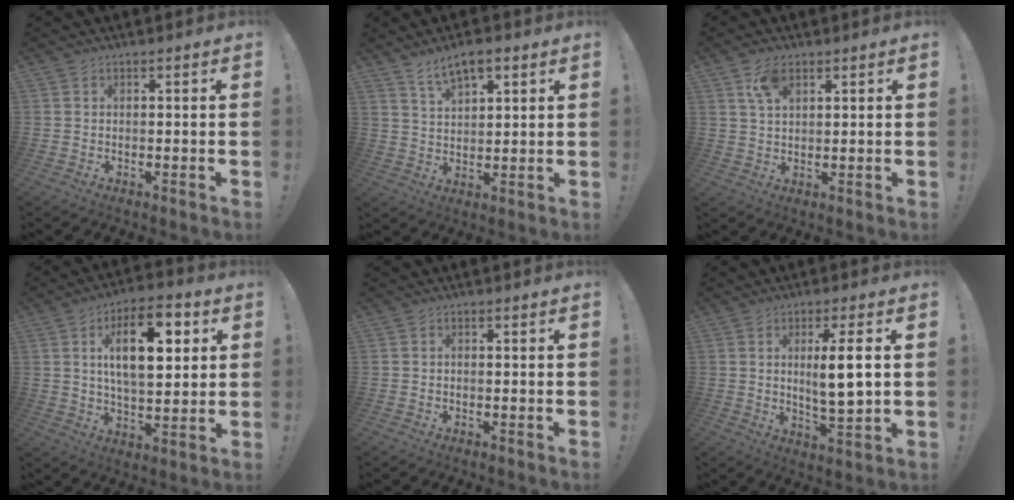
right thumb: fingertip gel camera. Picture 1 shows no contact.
{"total": 7.4, "force": [4.8, 3.3, 4.5], "torque": [-0.076, -0.016, 0.087]}
{"total": 6.0, "force": [3.2, 3.0, 4.1], "torque": [-0.076, -0.006, 0.059]}
{"total": 17.2, "force": [5.5, 8.1, 14.1], "torque": [-0.216, 0.001, 0.082]}
{"total": 0.5, "force": [-0.3, 0.3, 0.3], "torque": [-0.012, 0.004, -0.006]}
{"total": 8.6, "force": [1.8, 1.1, 8.4], "torque": [-0.130, -0.010, 0.024]}